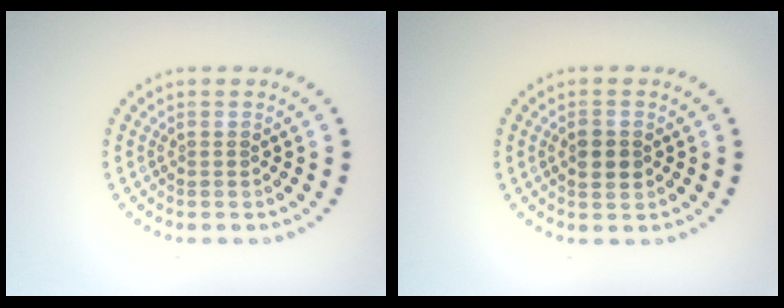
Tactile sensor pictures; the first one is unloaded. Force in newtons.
{"total": 2.2, "press": 2.2, "slide": 0.0}